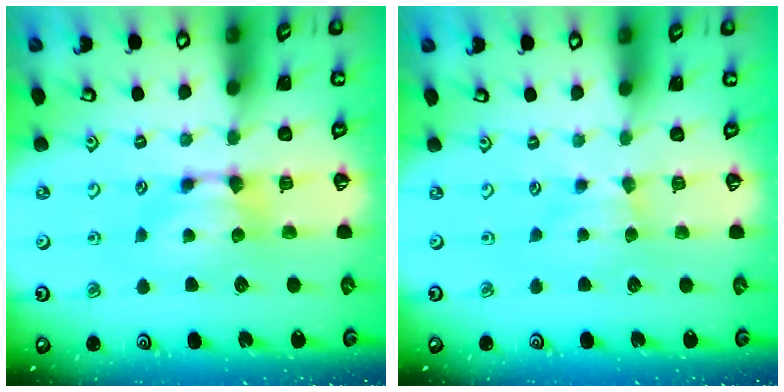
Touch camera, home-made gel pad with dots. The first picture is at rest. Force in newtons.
{"total": 1.8, "press": 1.8, "slide": 0.4}